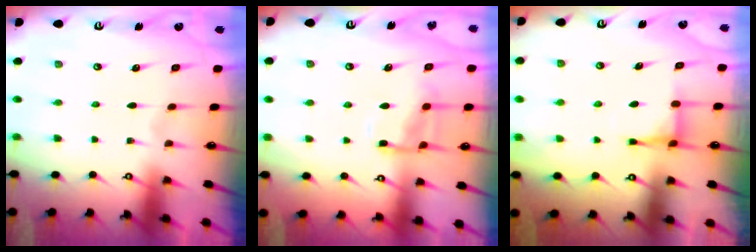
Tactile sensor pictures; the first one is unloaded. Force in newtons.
{"total": 10.8, "press": 10.8, "slide": 1.1}
{"total": 3.8, "press": 3.8, "slide": 0.7}